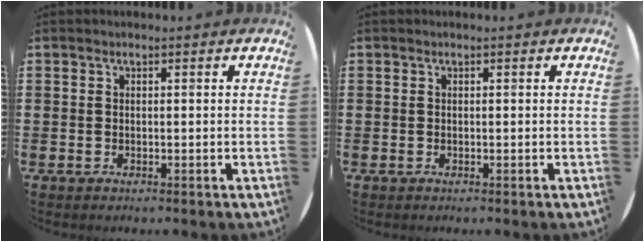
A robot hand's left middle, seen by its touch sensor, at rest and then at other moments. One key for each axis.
{"total": 0.0}